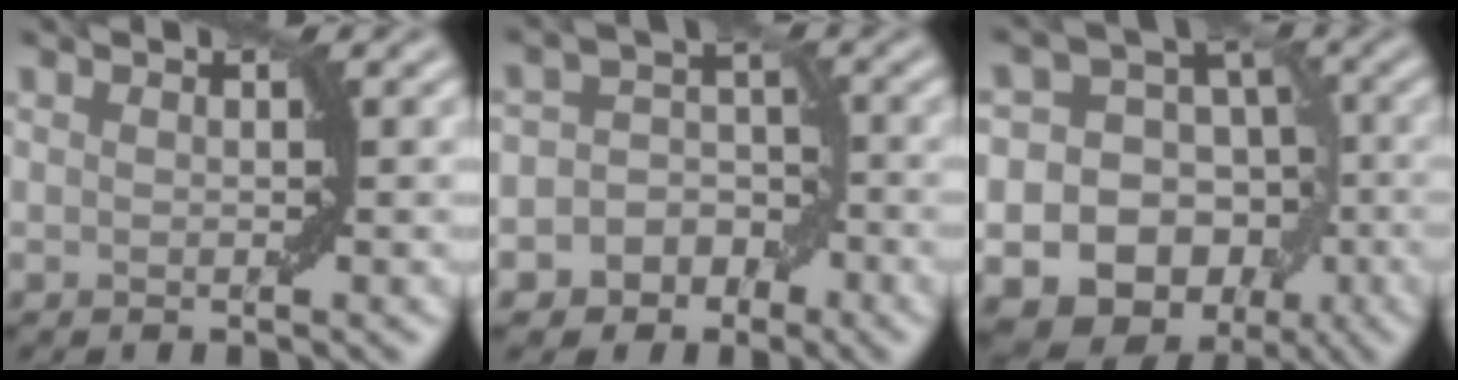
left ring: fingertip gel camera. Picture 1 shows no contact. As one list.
[{"total": 6.7, "force": [-3.3, 5.7, 1.3], "torque": [0.000, 0.013, -0.071]}, {"total": 19.7, "force": [-6.6, 17.5, 6.3], "torque": [-0.114, -0.027, -0.115]}]